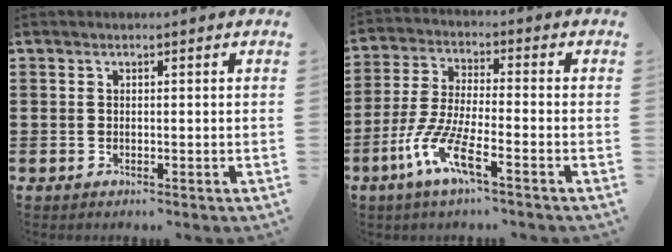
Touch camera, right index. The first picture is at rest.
{"total": 8.4, "force": [-5.0, 1.1, 6.6], "torque": [-0.161, -0.016, -0.101]}